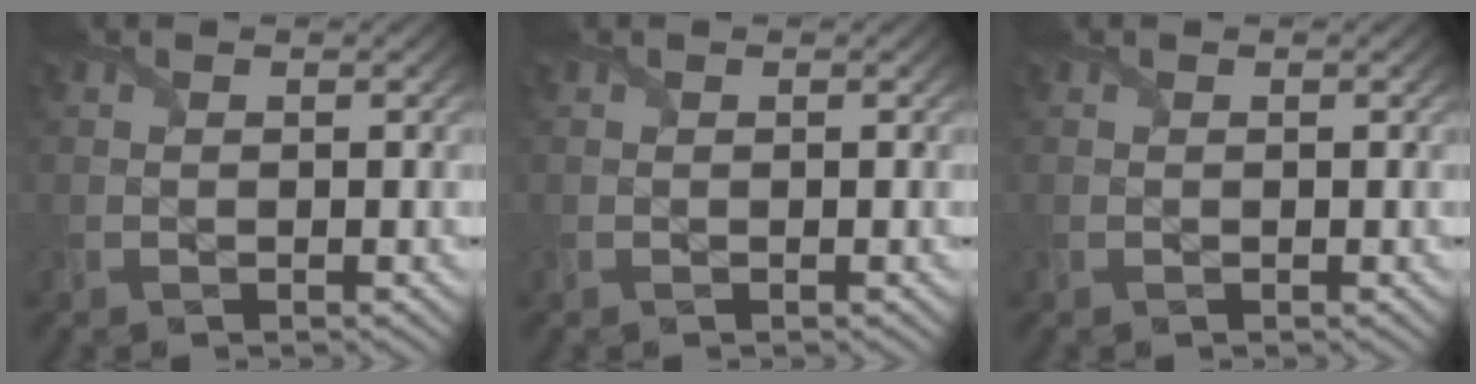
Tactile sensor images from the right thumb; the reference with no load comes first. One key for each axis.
{"total": 0.0}
{"total": 0.0}